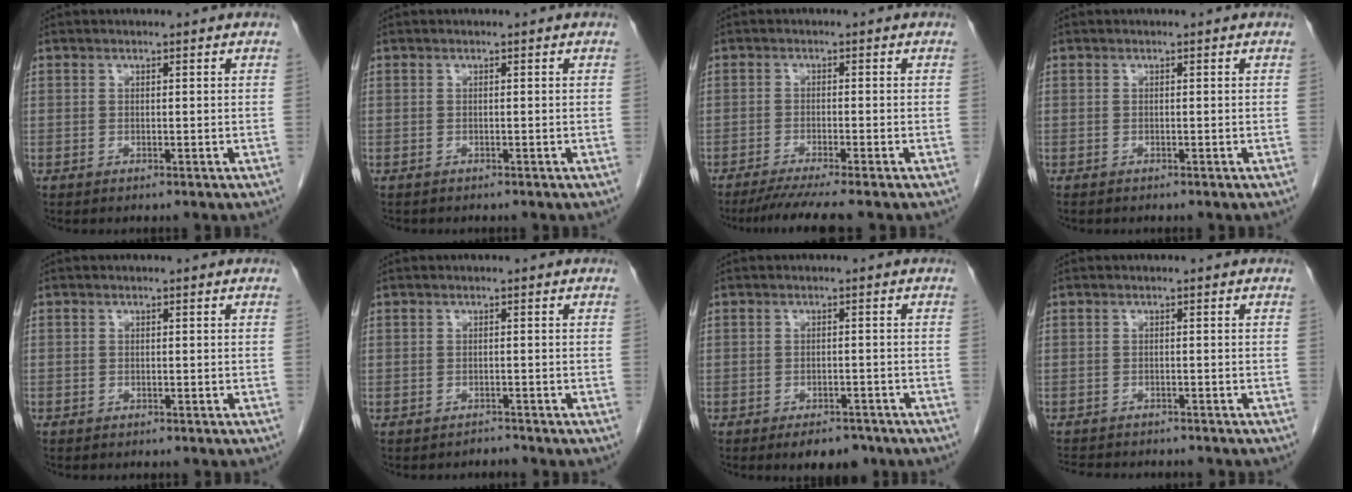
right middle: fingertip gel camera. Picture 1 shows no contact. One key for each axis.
{"total": 0.6, "fx": -0.6, "fy": 0.2, "fz": 0.1, "tx": -0.008, "ty": 0.000, "tz": -0.010}
{"total": 6.4, "fx": -5.3, "fy": -0.9, "fz": 3.4, "tx": -0.044, "ty": -0.017, "tz": -0.085}
{"total": 0.6, "fx": -0.6, "fy": 0.1, "fz": 0.2, "tx": -0.005, "ty": -0.001, "tz": -0.011}
{"total": 0.6, "fx": -0.4, "fy": 0.5, "fz": 0.0, "tx": -0.009, "ty": 0.002, "tz": -0.008}
{"total": 1.1, "fx": -1.0, "fy": 0.0, "fz": -0.6, "tx": 0.013, "ty": -0.006, "tz": -0.015}
{"total": 4.6, "fx": -3.5, "fy": 2.1, "fz": 2.2, "tx": -0.023, "ty": 0.001, "tz": -0.045}
{"total": 8.1, "fx": -7.4, "fy": 2.0, "fz": 2.7, "tx": -0.043, "ty": -0.003, "tz": -0.103}